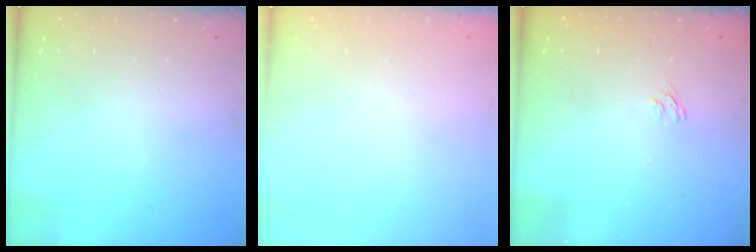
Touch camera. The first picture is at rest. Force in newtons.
{"total": 2.7, "press": 2.6, "slide": 0.8}
{"total": 3.1, "press": 2.8, "slide": 1.3}